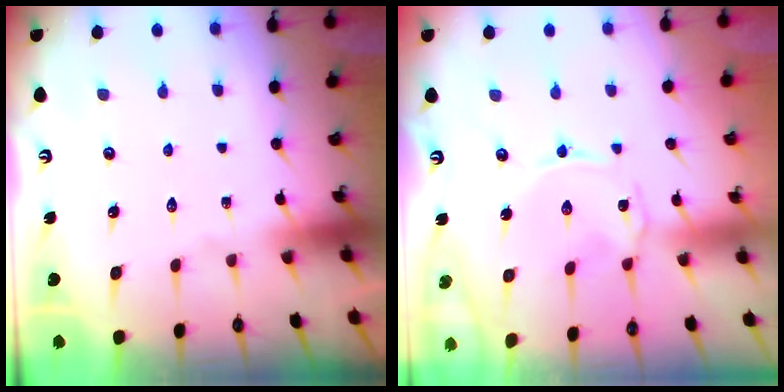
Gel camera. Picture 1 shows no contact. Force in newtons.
{"total": 0.9, "press": 0.8, "slide": 0.2}